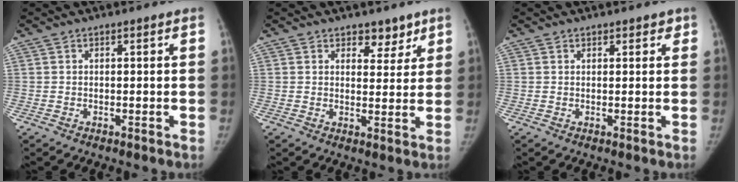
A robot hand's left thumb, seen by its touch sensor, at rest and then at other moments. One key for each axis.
{"total": 4.4, "fx": 3.2, "fy": 2.7, "fz": 1.5, "tx": 0.012, "ty": -0.020, "tz": 0.047}
{"total": 1.4, "fx": 1.0, "fy": 0.9, "fz": 0.2, "tx": 0.018, "ty": -0.005, "tz": 0.008}